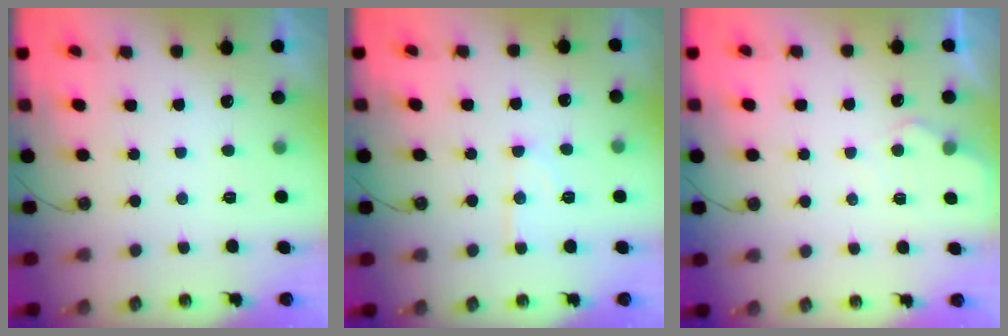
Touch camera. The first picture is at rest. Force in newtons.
{"total": 9.4, "press": 9.4, "slide": 0.8}
{"total": 5.0, "press": 5.0, "slide": 0.6}